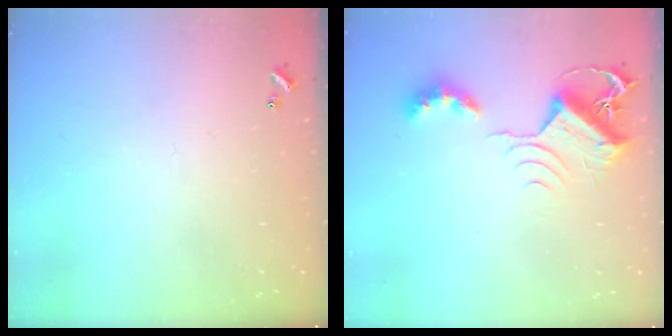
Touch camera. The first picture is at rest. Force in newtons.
{"total": 9.7, "press": 9.6, "slide": 1.1}